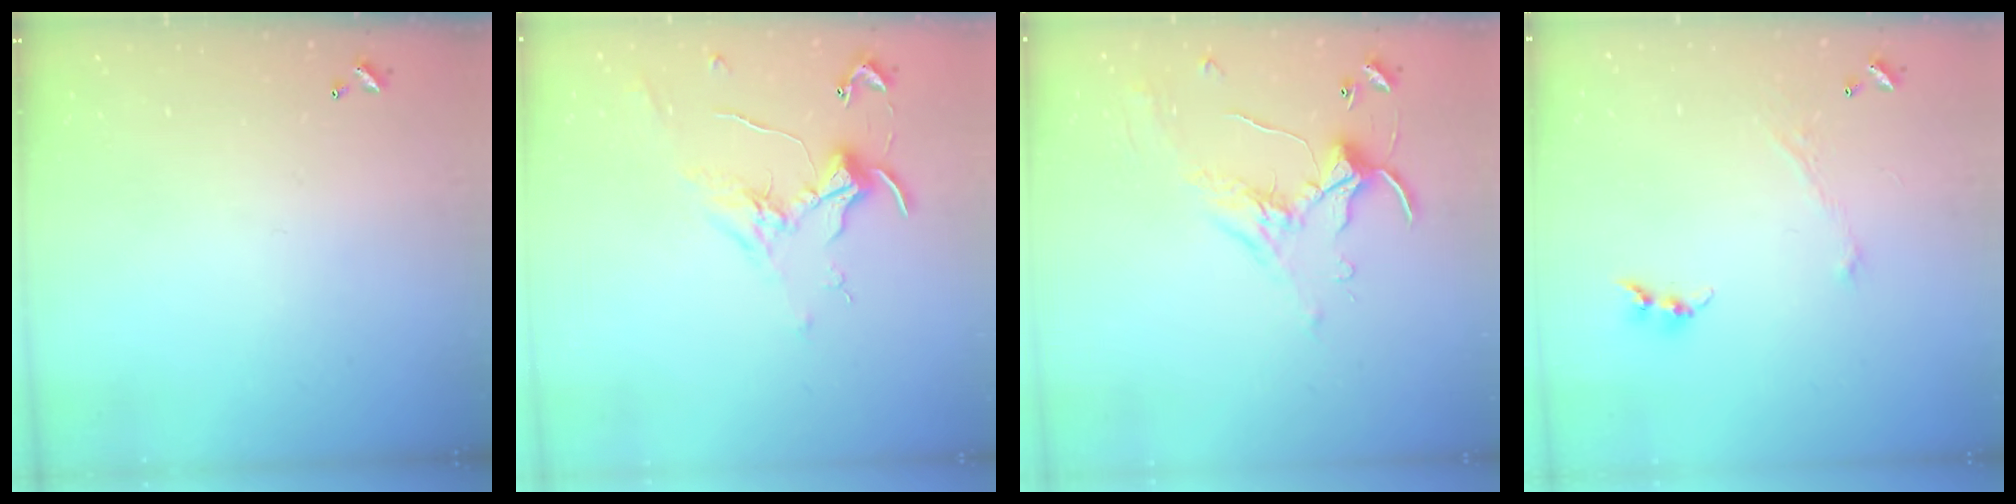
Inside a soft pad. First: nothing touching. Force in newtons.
{"total": 0.7, "press": 0.3, "slide": 0.7}
{"total": 1.2, "press": 0.6, "slide": 1.1}
{"total": 1.1, "press": 1.0, "slide": 0.6}